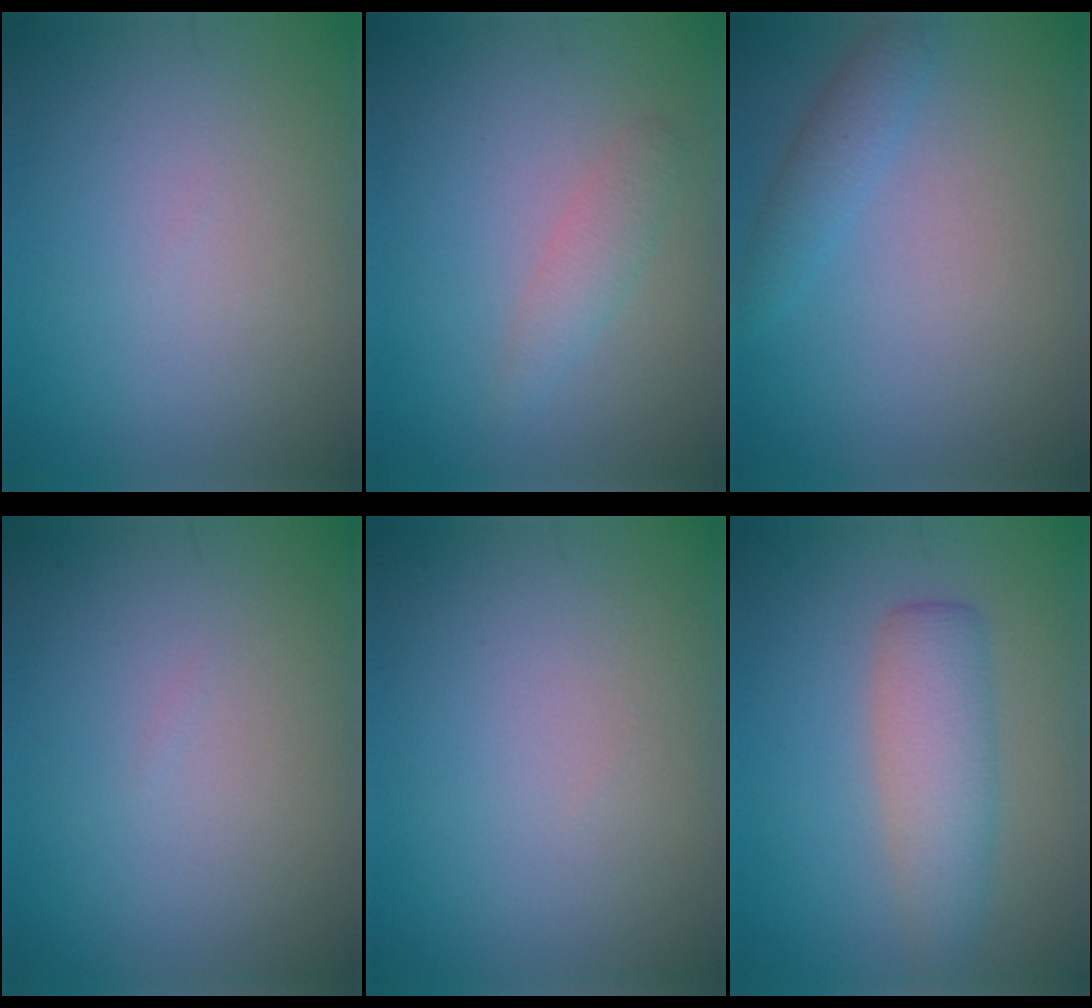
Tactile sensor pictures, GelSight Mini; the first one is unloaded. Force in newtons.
{"total": 1.6, "press": 1.6, "slide": 0.1}
{"total": 2.0, "press": 2.0, "slide": 0.0}
{"total": 0.0}
{"total": 0.0}
{"total": 3.9, "press": 3.9, "slide": 0.1}